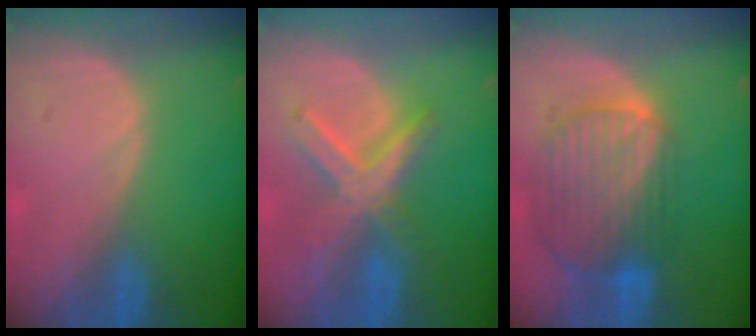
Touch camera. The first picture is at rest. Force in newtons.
{"total": 7.6, "press": 6.5, "slide": 3.8}
{"total": 10.4, "press": 8.7, "slide": 5.6}